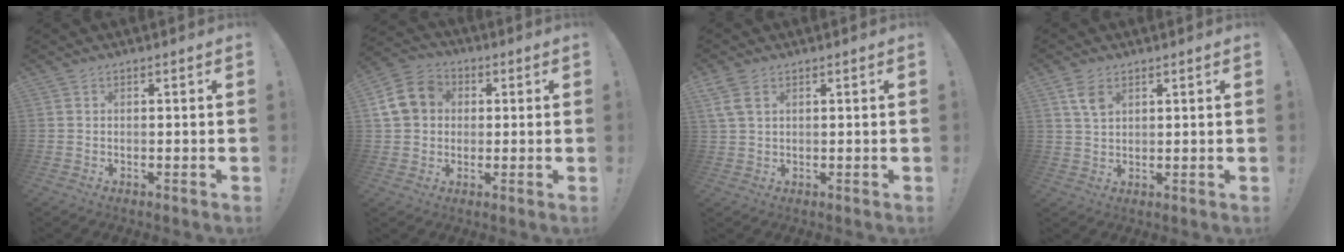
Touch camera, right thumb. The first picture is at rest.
{"total": 12.5, "force": [2.3, 10.7, 6.0], "torque": [-0.103, 0.011, 0.051]}
{"total": 4.9, "force": [2.4, 2.6, 3.3], "torque": [-0.073, -0.001, 0.046]}
{"total": 4.9, "force": [2.5, 2.7, 3.2], "torque": [-0.053, -0.009, 0.046]}